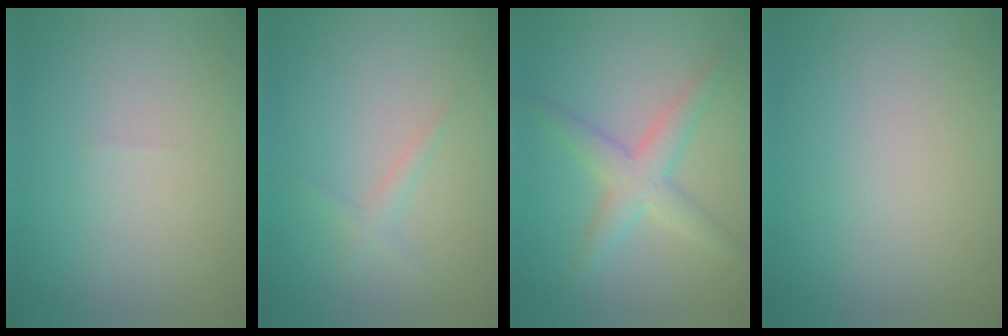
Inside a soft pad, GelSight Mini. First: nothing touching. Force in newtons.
{"total": 1.1, "press": 1.1, "slide": 0.0}
{"total": 3.5, "press": 3.5, "slide": 0.0}
{"total": 0.0}